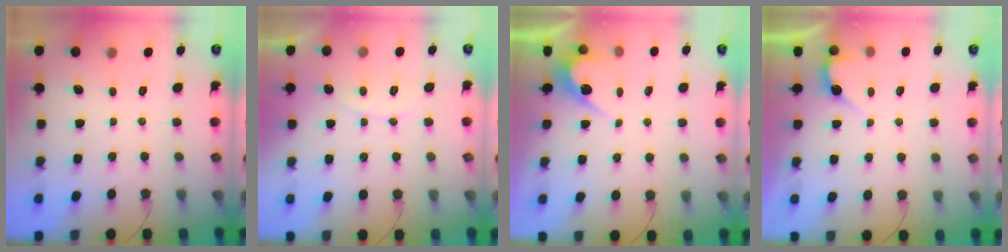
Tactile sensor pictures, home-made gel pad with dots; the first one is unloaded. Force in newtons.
{"total": 5.4, "press": 5.4, "slide": 0.4}
{"total": 3.3, "press": 3.3, "slide": 0.1}
{"total": 2.8, "press": 2.8, "slide": 0.2}